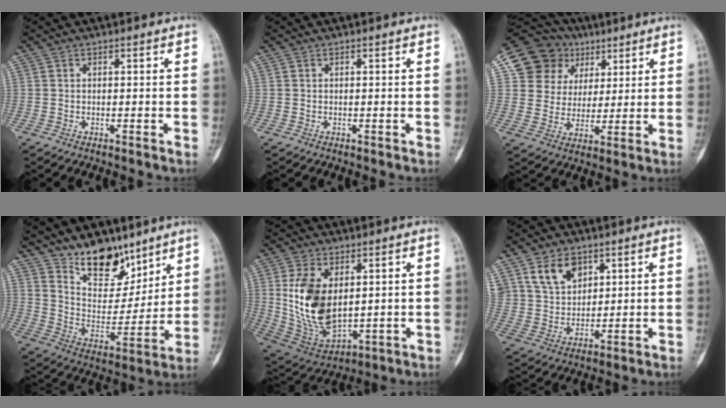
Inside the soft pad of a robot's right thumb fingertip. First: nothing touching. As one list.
[{"total": 0.0}, {"total": 15.5, "force": [6.5, 13.6, 3.7], "torque": [-0.031, 0.019, 0.125]}, {"total": 14.9, "force": [11.0, 7.6, 6.6], "torque": [-0.059, -0.082, 0.198]}, {"total": 16.2, "force": [2.3, 9.7, 12.8], "torque": [-0.224, -0.016, 0.066]}, {"total": 9.2, "force": [4.9, 6.3, 4.5], "torque": [-0.056, -0.024, 0.101]}]